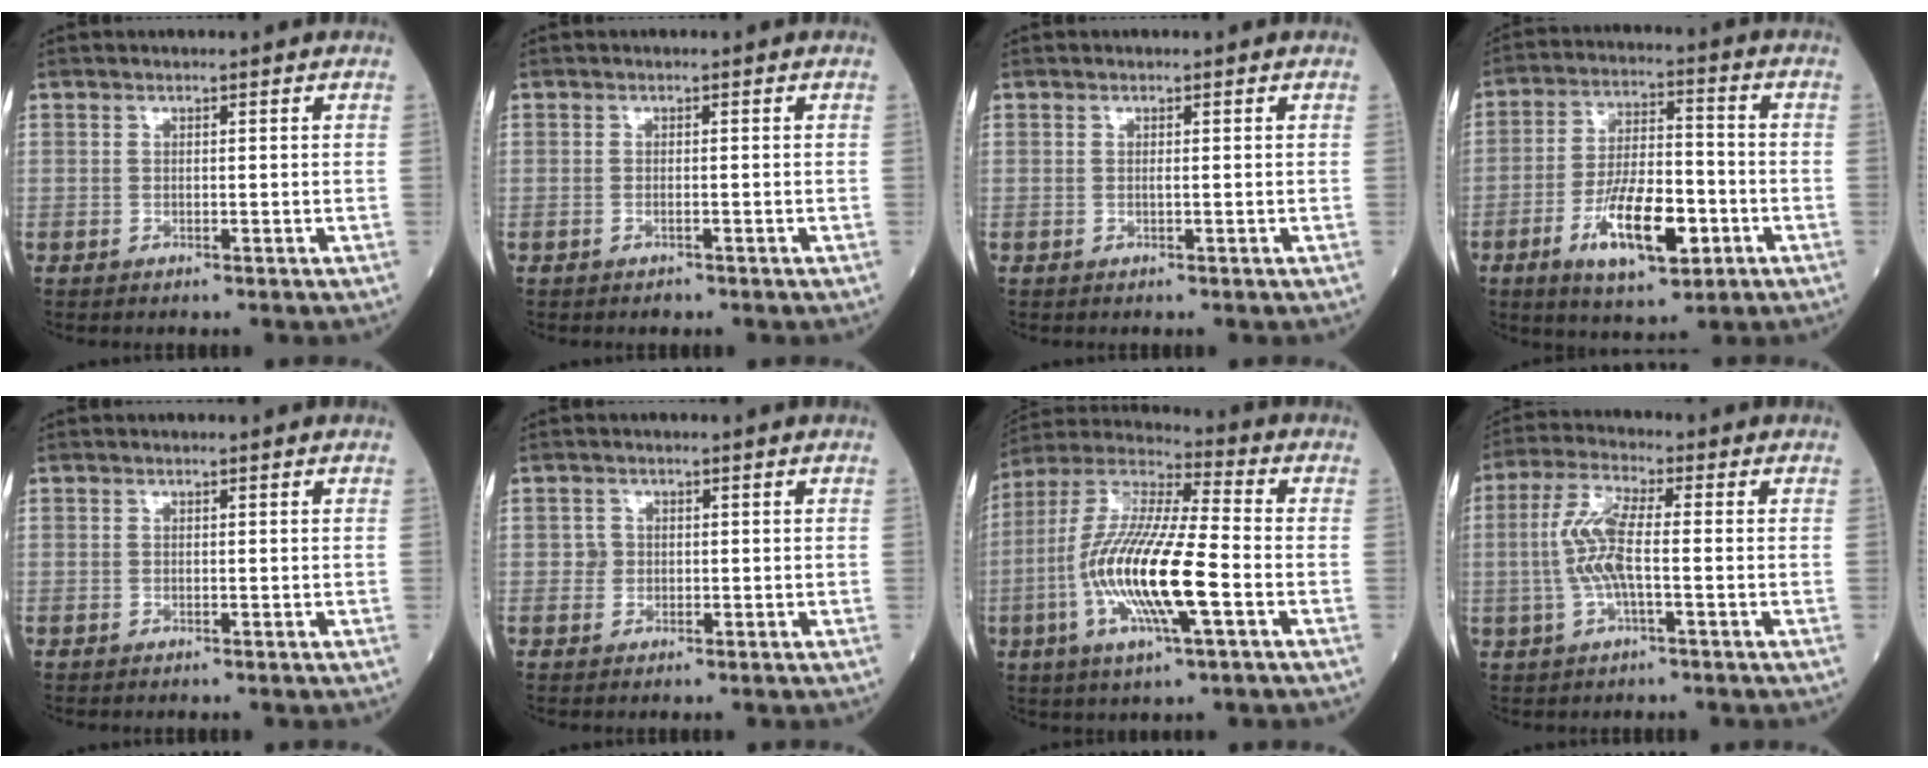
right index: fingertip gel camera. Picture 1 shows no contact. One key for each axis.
{"total": 0.8, "fx": -0.4, "fy": 0.4, "fz": 0.6, "tx": -0.013, "ty": -0.002, "tz": -0.003}
{"total": 0.0}
{"total": 12.3, "fx": -4.8, "fy": 4.1, "fz": 10.6, "tx": -0.196, "ty": -0.002, "tz": -0.079}
{"total": 0.0}
{"total": 1.6, "fx": 0.1, "fy": 1.5, "fz": 0.3, "tx": -0.004, "ty": 0.001, "tz": 0.002}
{"total": 17.4, "fx": -4.2, "fy": 2.2, "fz": 16.7, "tx": -0.345, "ty": -0.011, "tz": -0.080}
{"total": 7.6, "fx": -0.6, "fy": 1.4, "fz": 7.5, "tx": -0.167, "ty": 0.007, "tz": -0.015}